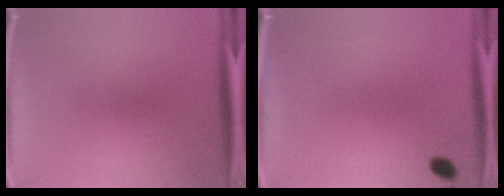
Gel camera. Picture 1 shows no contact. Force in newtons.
{"total": 1.8}